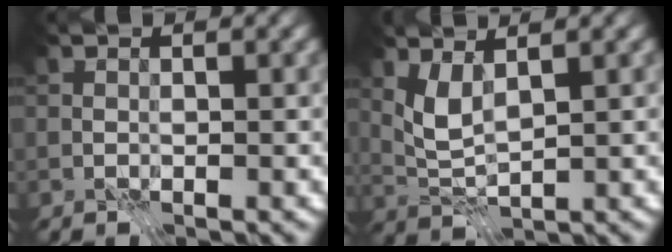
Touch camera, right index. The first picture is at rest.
{"total": 2.9, "force": [1.5, 1.0, 2.3], "torque": [-0.059, -0.008, 0.036]}